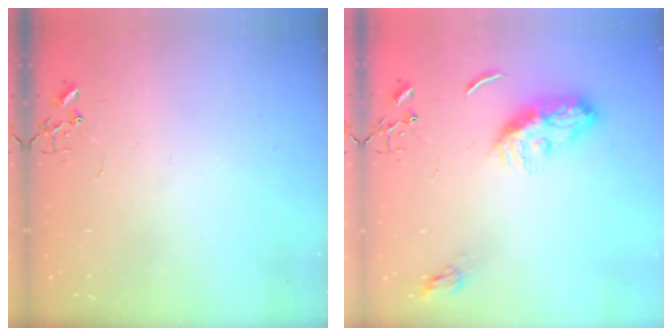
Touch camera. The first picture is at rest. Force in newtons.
{"total": 9.9, "press": 9.9, "slide": 0.1}